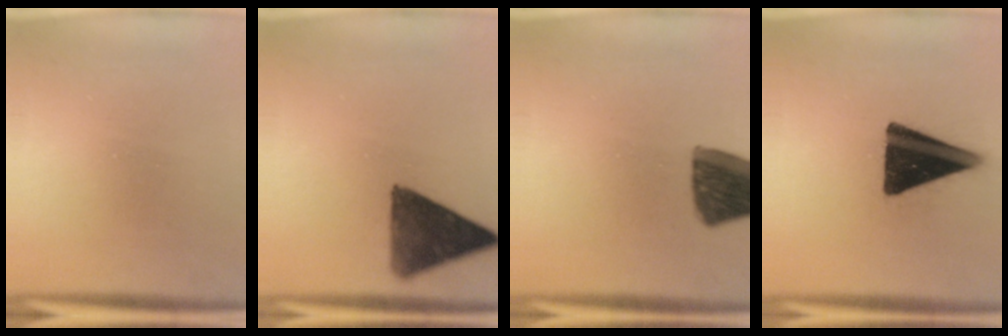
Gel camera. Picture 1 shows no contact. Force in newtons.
{"total": 11.3}
{"total": 11.0}
{"total": 17.4}